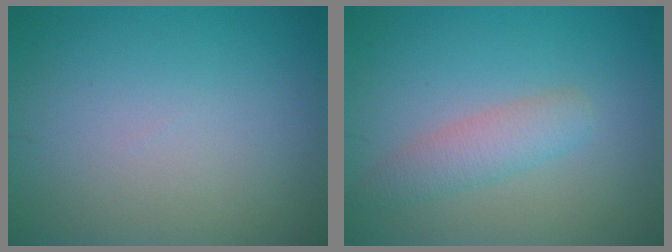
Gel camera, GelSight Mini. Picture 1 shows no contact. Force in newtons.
{"total": 2.7, "press": 2.7, "slide": 0.1}